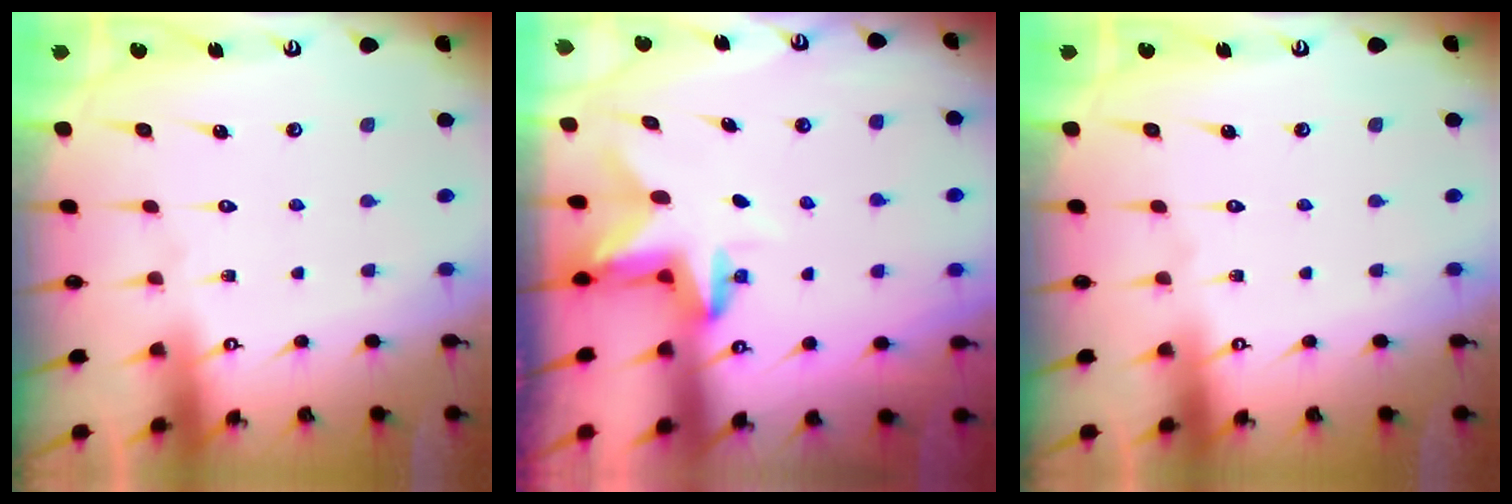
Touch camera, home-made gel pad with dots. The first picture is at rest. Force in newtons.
{"total": 3.0, "press": 3.0, "slide": 0.3}
{"total": 0.0}